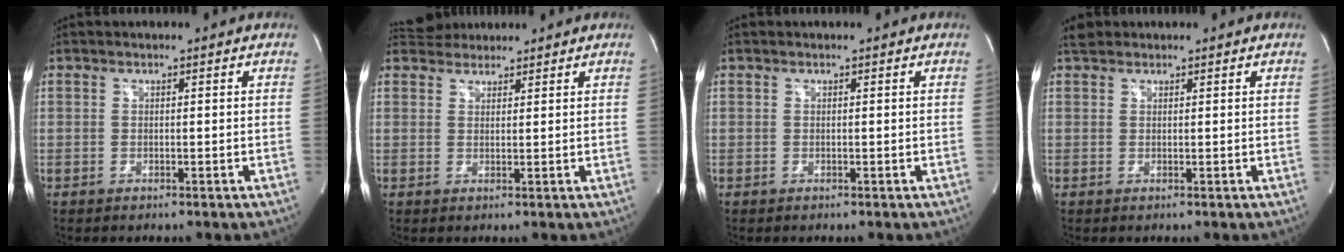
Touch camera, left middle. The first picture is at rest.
{"total": 4.0, "force": [3.7, 1.6, 0.4], "torque": [-0.008, 0.028, 0.063]}
{"total": 0.0}
{"total": 1.7, "force": [1.4, 0.9, 0.2], "torque": [-0.009, 0.018, 0.024]}